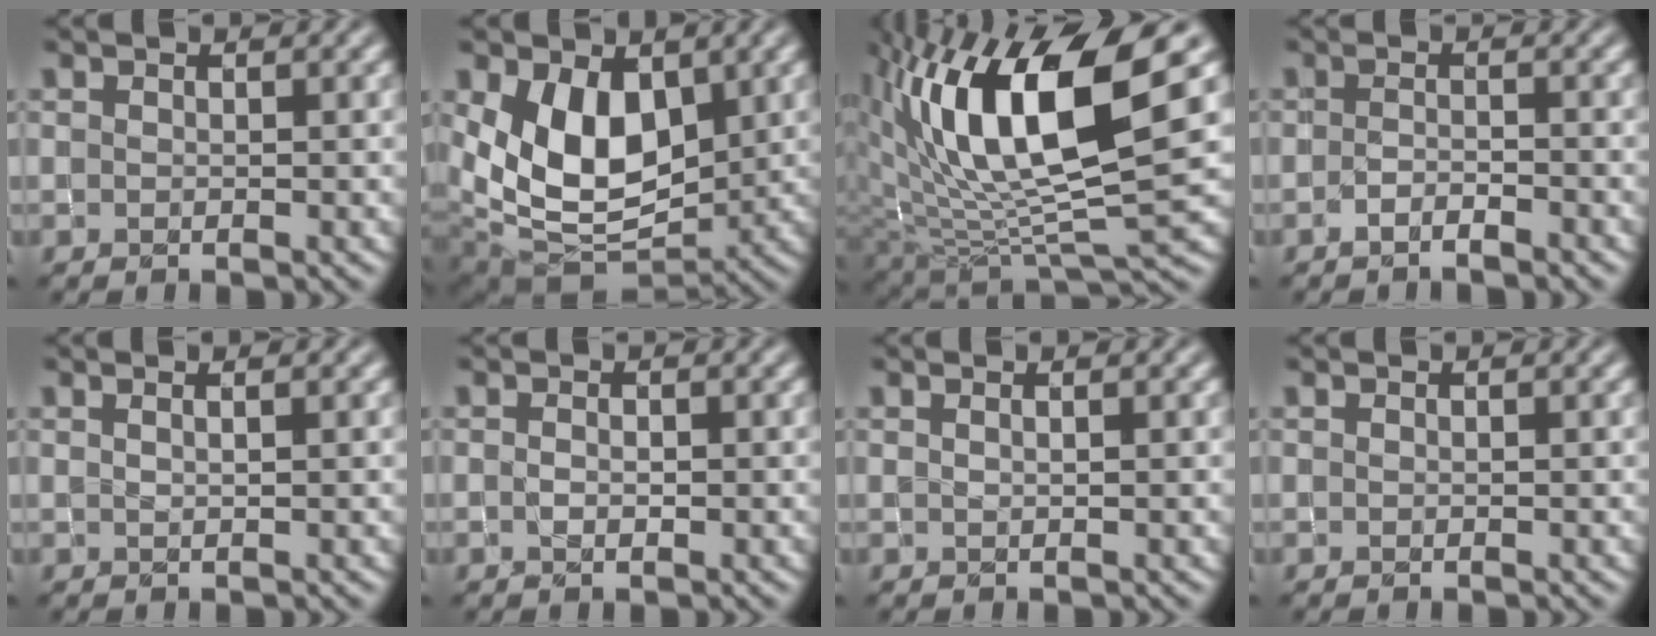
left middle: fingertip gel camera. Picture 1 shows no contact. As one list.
[{"total": 8.5, "force": [1.7, 5.5, 6.2], "torque": [-0.120, -0.022, 0.034]}, {"total": 13.4, "force": [4.4, 4.4, 11.8], "torque": [-0.222, 0.004, 0.084]}, {"total": 1.4, "force": [-1.3, 0.2, 0.6], "torque": [-0.015, -0.002, -0.025]}, {"total": 1.1, "force": [0.7, 0.5, 0.7], "torque": [-0.002, -0.001, -0.001]}, {"total": 0.6, "force": [-0.2, 0.4, 0.4], "torque": [-0.012, -0.002, -0.003]}, {"total": 0.7, "force": [0.4, 0.4, 0.5], "torque": [-0.004, -0.002, 0.001]}, {"total": 0.0}]